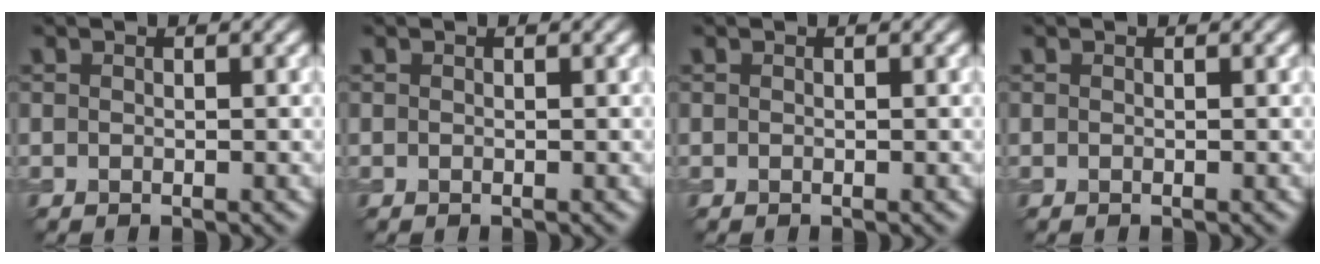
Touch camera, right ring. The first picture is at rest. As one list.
[{"total": 0.0}, {"total": 0.0}, {"total": 0.0}]